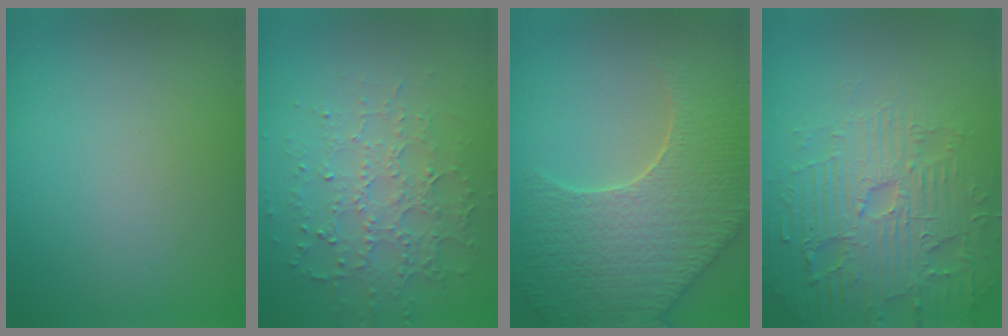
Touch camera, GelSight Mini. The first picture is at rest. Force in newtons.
{"total": 3.5, "press": 3.3, "slide": 1.2}
{"total": 9.0, "press": 6.4, "slide": 6.4}
{"total": 5.4, "press": 5.3, "slide": 1.3}